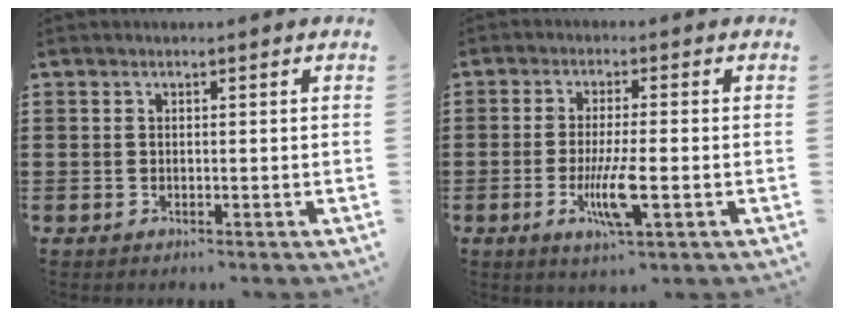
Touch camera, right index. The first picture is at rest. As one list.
[{"total": 6.8, "force": [-2.1, 1.1, 6.3], "torque": [-0.124, -0.013, -0.038]}]